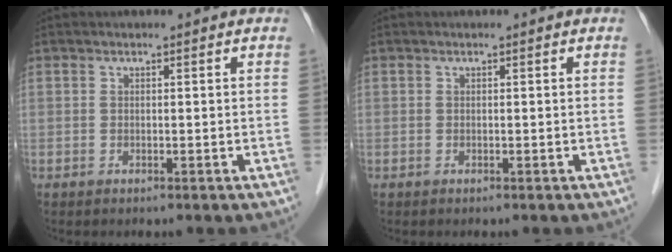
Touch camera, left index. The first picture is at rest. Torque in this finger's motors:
{"motor_torque": [0.00, 0.00, 0.00, 0.00]}